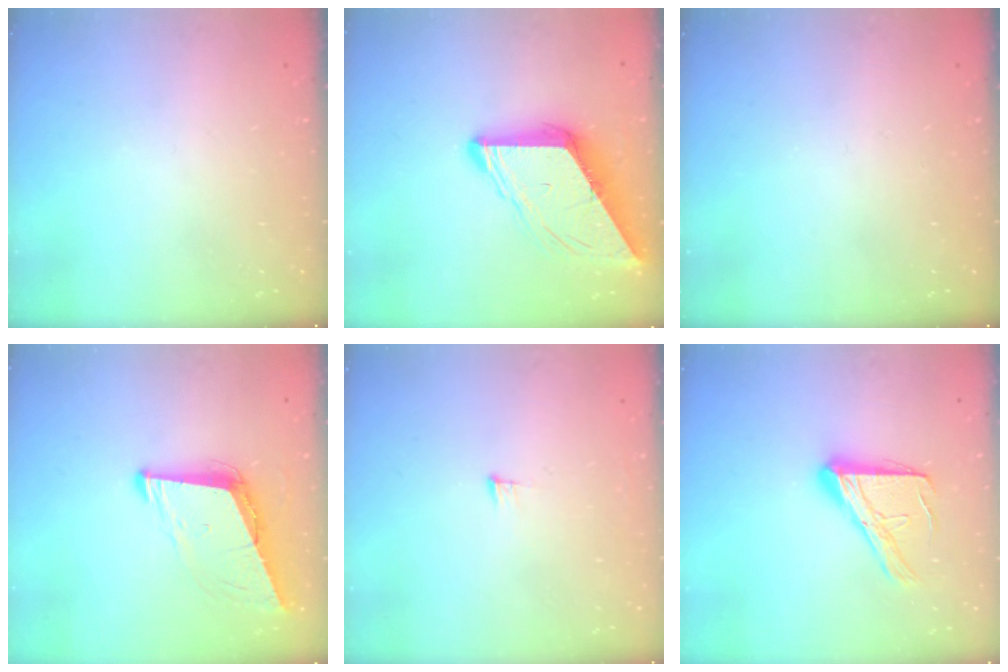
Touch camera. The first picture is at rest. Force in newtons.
{"total": 10.3, "press": 10.3, "slide": 1.1}
{"total": 0.0}
{"total": 8.8, "press": 7.9, "slide": 3.8}
{"total": 5.2, "press": 5.0, "slide": 1.3}
{"total": 14.7, "press": 14.7, "slide": 1.1}